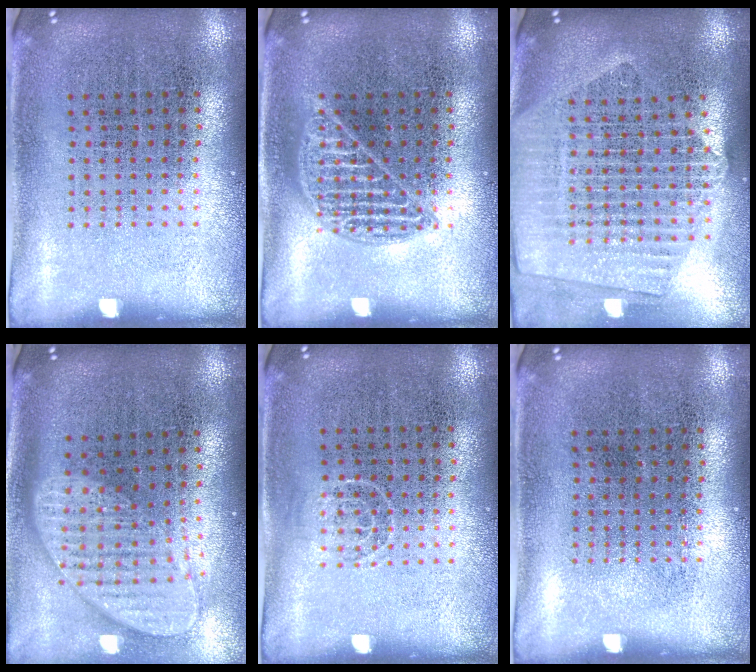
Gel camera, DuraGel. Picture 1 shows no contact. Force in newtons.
{"total": 1.8, "press": 1.8, "slide": 0.3}
{"total": 2.3, "press": 2.1, "slide": 1.1}
{"total": 2.0, "press": 1.6, "slide": 1.2}
{"total": 0.7, "press": 0.4, "slide": 0.5}
{"total": 0.0}